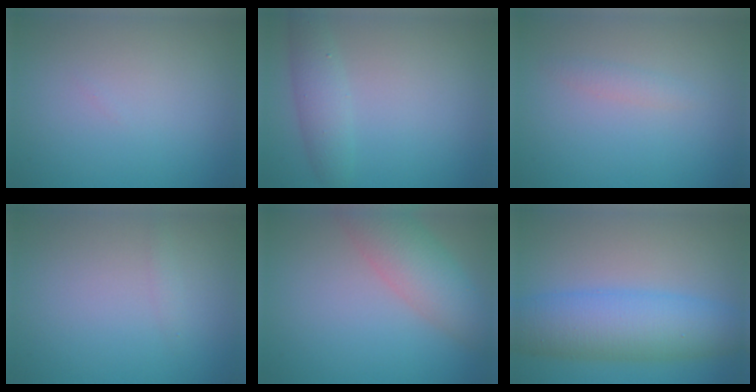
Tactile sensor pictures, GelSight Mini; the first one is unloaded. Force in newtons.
{"total": 2.7, "press": 2.7, "slide": 0.1}
{"total": 1.0, "press": 1.0, "slide": 0.0}
{"total": 0.6, "press": 0.6, "slide": 0.0}
{"total": 5.2, "press": 5.2, "slide": 0.1}
{"total": 7.7, "press": 7.7, "slide": 0.1}